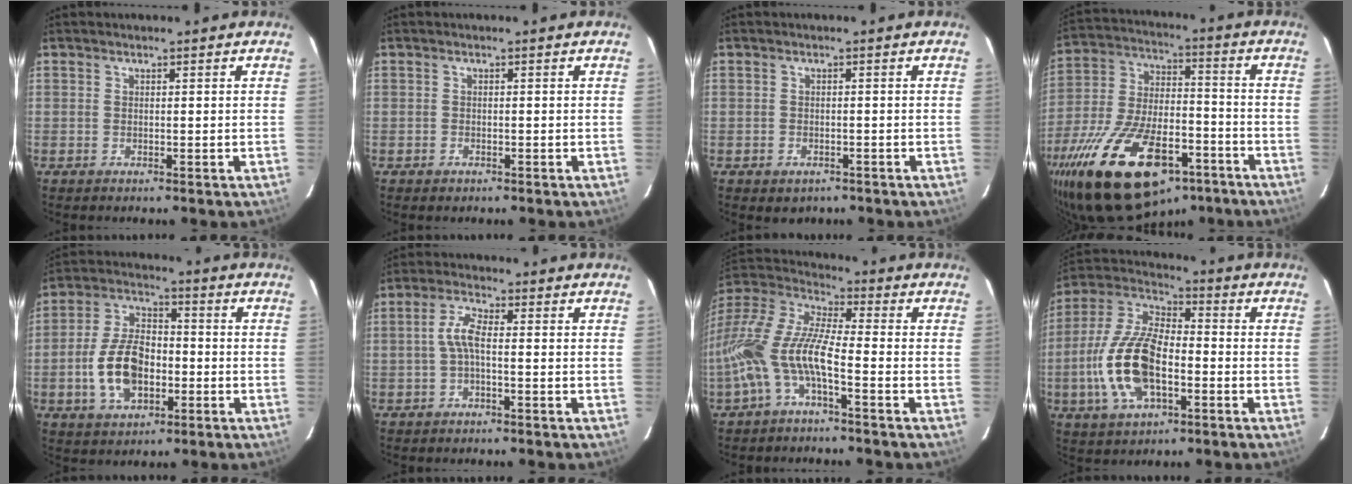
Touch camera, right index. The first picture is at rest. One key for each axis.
{"total": 0.9, "fx": -0.6, "fy": 0.6, "fz": 0.2, "tx": -0.003, "ty": 0.002, "tz": -0.009}
{"total": 2.7, "fx": -1.5, "fy": 2.1, "fz": 1.0, "tx": -0.023, "ty": -0.001, "tz": -0.014}
{"total": 29.0, "fx": -17.6, "fy": 13.5, "fz": 18.6, "tx": -0.367, "ty": -0.018, "tz": -0.275}
{"total": 12.5, "fx": -3.2, "fy": 7.4, "fz": 9.5, "tx": -0.195, "ty": 0.016, "tz": -0.051}
{"total": 3.8, "fx": -0.8, "fy": 1.0, "fz": 3.6, "tx": -0.079, "ty": 0.012, "tz": -0.017}
{"total": 15.4, "fx": -5.3, "fy": 4.4, "fz": 13.8, "tx": -0.286, "ty": -0.004, "tz": -0.113}
{"total": 16.4, "fx": -4.3, "fy": 7.6, "fz": 13.8, "tx": -0.300, "ty": 0.001, "tz": -0.083}